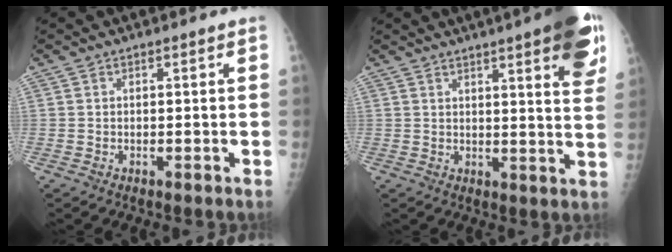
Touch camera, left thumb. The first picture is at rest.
{"total": 15.2, "force": [8.3, 3.0, 12.4], "torque": [-0.133, -0.031, 0.094]}